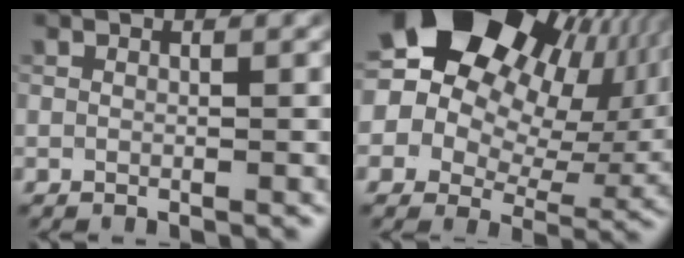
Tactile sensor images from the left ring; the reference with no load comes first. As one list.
[{"total": 20.4, "force": [9.5, 14.0, 11.5], "torque": [-0.218, 0.062, 0.148]}]